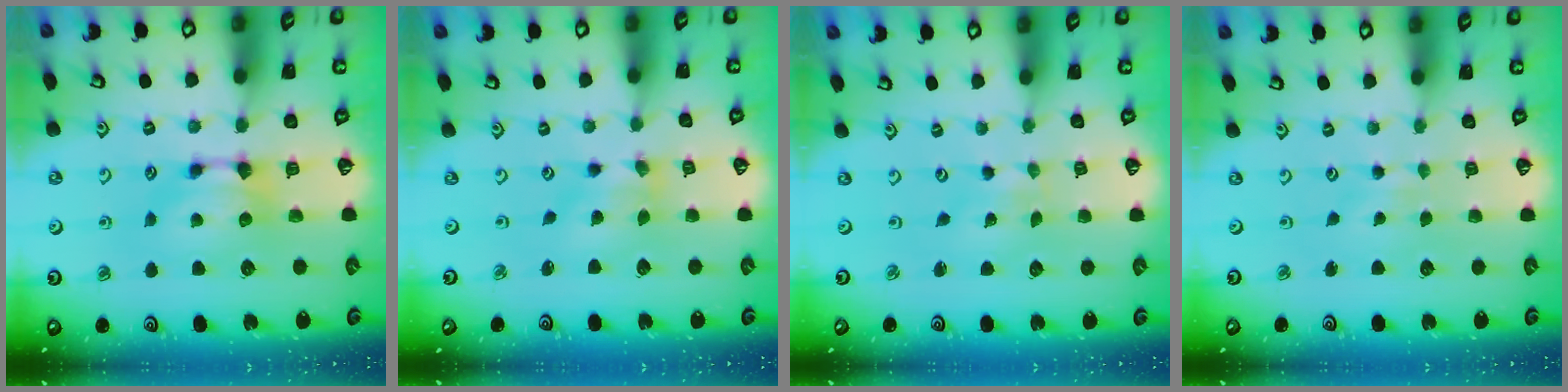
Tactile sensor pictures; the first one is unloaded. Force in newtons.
{"total": 1.2, "press": 0.6, "slide": 1.1}
{"total": 6.1, "press": 6.1, "slide": 0.5}
{"total": 4.6, "press": 4.6, "slide": 0.1}